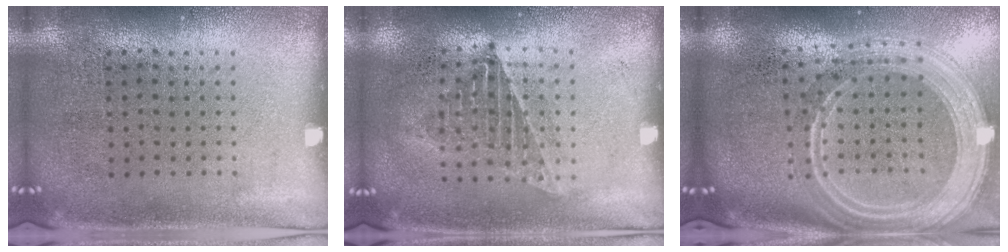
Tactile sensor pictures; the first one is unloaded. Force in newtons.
{"total": 1.0, "press": 1.0, "slide": 0.2}
{"total": 2.9, "press": 2.3, "slide": 1.7}